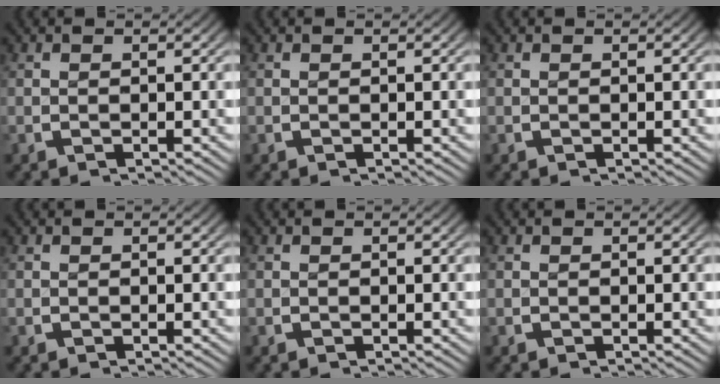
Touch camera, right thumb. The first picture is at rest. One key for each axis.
{"total": 0.0}
{"total": 0.0}
{"total": 0.0}
{"total": 0.0}
{"total": 0.0}